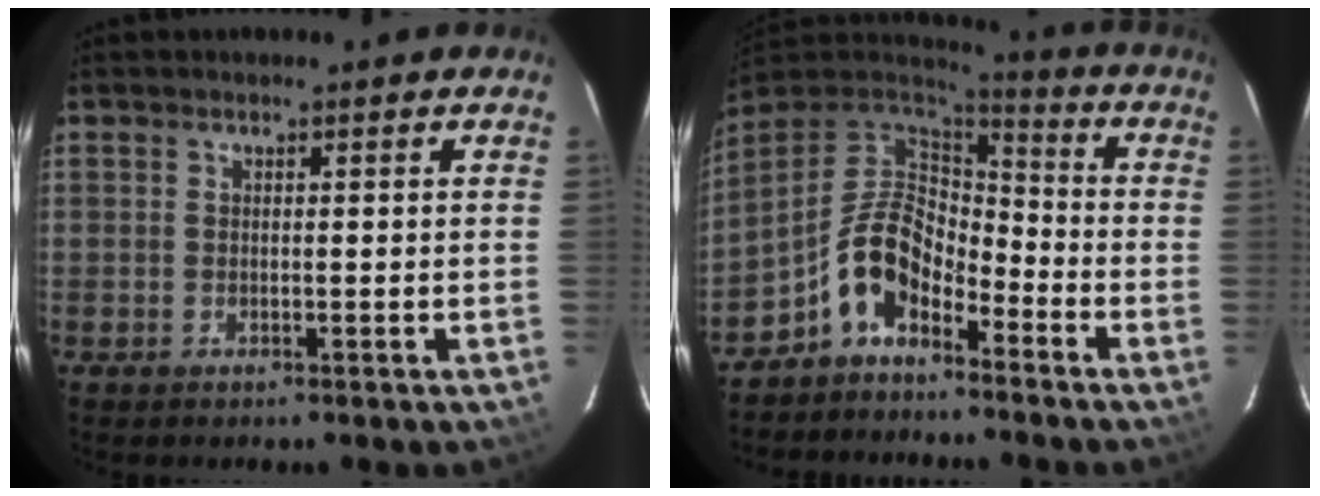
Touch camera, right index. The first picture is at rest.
{"total": 10.8, "force": [-6.4, 5.6, 6.7], "torque": [-0.142, 0.026, -0.129]}